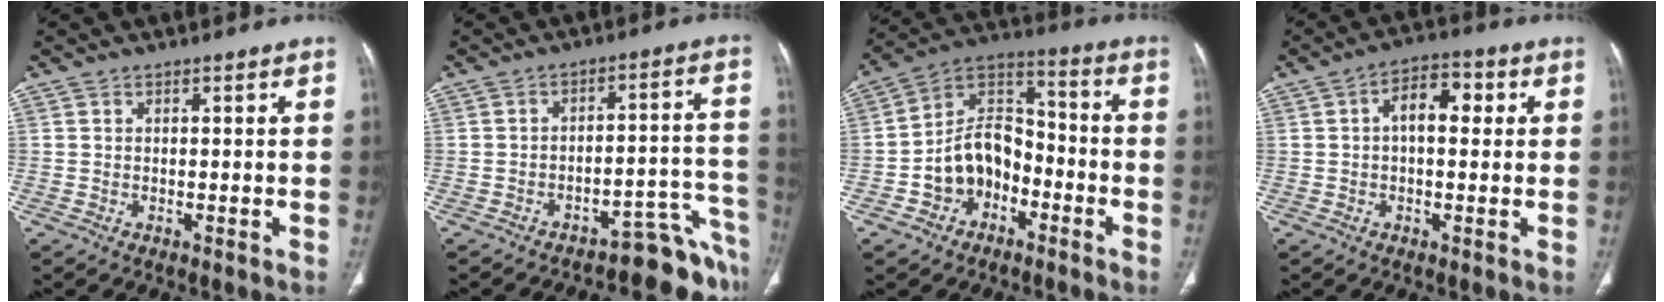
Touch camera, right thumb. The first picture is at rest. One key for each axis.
{"total": 11.3, "fx": -10.5, "fy": 2.6, "fz": 3.1, "tx": 0.009, "ty": 0.109, "tz": -0.140}
{"total": 12.7, "fx": -4.7, "fy": 9.4, "fz": 7.2, "tx": -0.090, "ty": 0.064, "tz": -0.090}
{"total": 7.1, "fx": 1.2, "fy": 3.9, "fz": 5.8, "tx": -0.075, "ty": 0.020, "tz": 0.010}